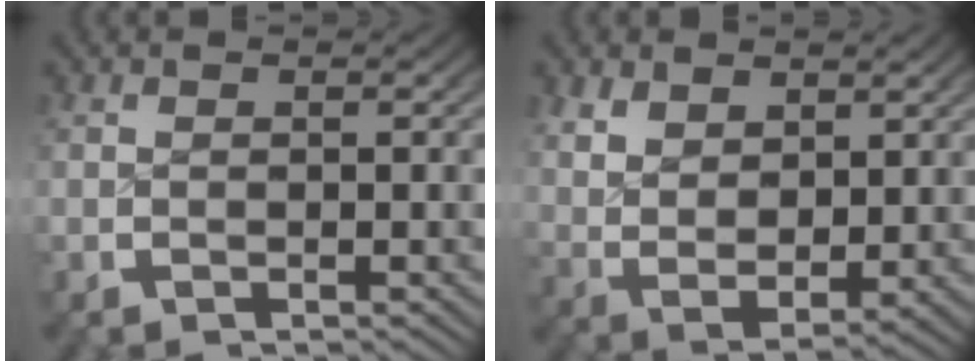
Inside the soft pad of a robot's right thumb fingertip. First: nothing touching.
{"total": 5.6, "force": [1.1, 4.0, 3.8], "torque": [-0.085, -0.030, 0.040]}